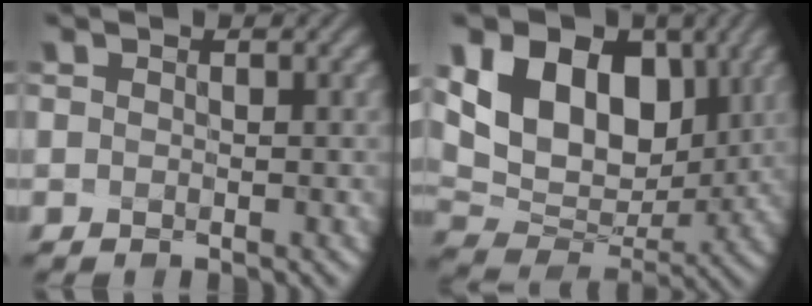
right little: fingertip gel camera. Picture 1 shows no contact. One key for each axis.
{"total": 10.4, "fx": 3.1, "fy": 7.1, "fz": 7.0, "tx": -0.129, "ty": 0.004, "tz": 0.052}